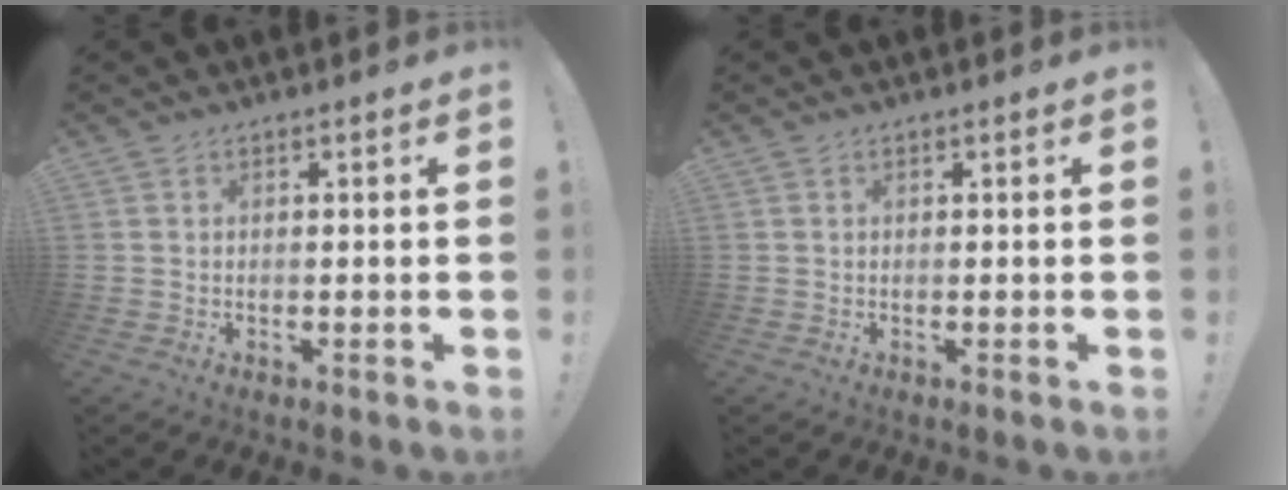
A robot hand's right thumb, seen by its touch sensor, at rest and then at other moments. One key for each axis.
{"total": 0.0}